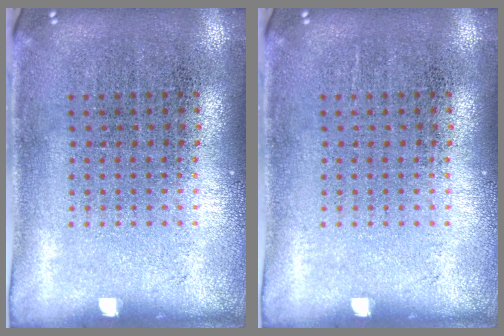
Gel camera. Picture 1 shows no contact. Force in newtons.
{"total": 0.0}